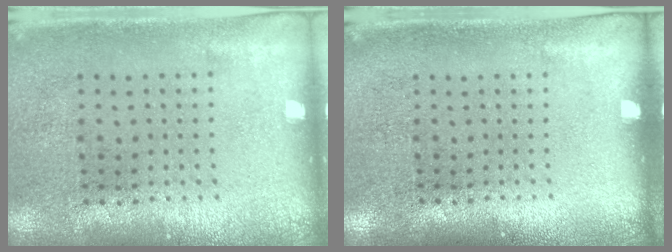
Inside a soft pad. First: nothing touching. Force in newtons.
{"total": 0.0}